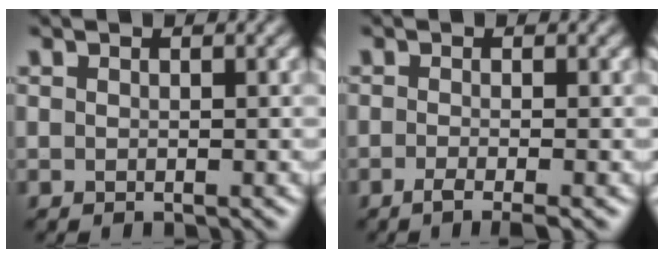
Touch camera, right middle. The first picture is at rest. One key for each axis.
{"total": 2.2, "fx": -1.1, "fy": 0.5, "fz": 1.8, "tx": -0.028, "ty": -0.006, "tz": -0.027}